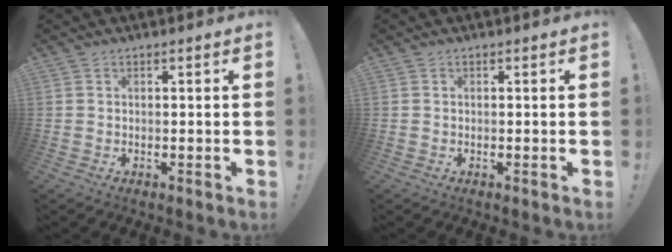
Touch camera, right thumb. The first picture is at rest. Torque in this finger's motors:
{"motor_torque": [-0.21, 0.35, 0.41, -0.07, -0.06]}